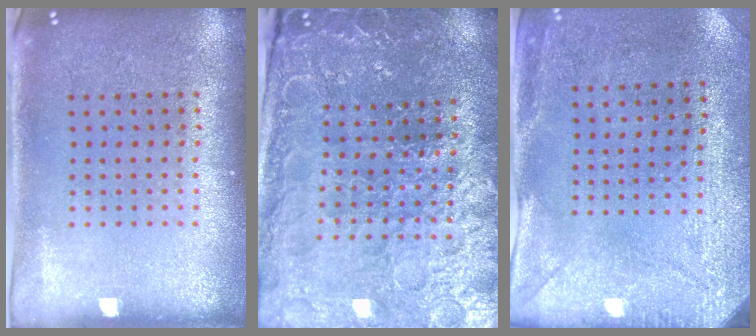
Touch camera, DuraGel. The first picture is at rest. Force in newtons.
{"total": 3.8, "press": 3.8, "slide": 0.6}
{"total": 3.0, "press": 2.3, "slide": 1.9}